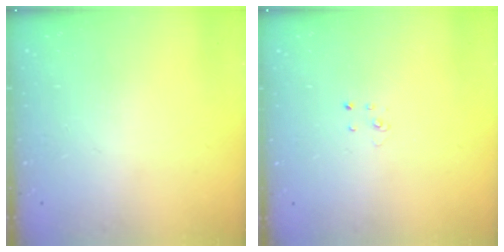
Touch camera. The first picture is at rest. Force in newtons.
{"total": 1.9, "press": 1.9, "slide": 0.2}